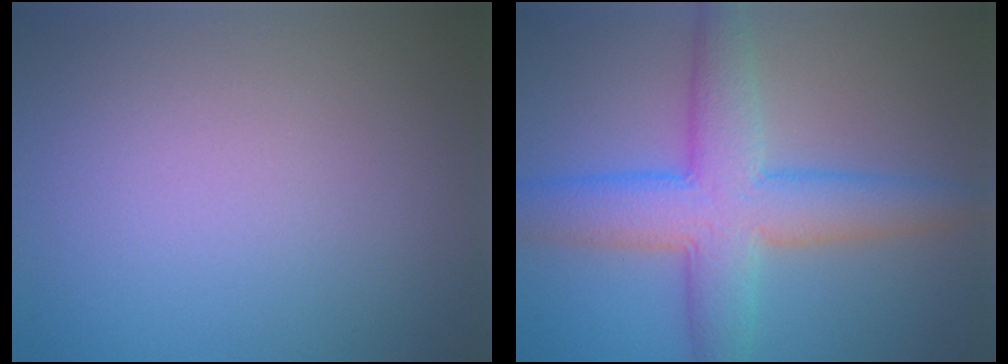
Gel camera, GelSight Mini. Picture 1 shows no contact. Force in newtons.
{"total": 7.4, "press": 7.4, "slide": 0.1}